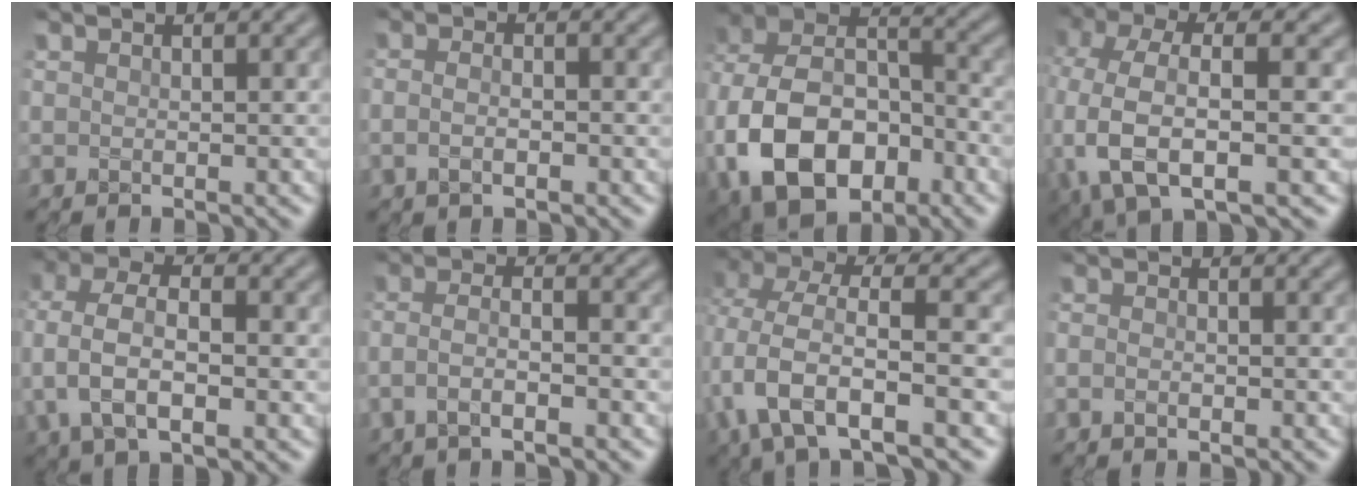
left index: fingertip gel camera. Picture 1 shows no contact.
{"total": 2.1, "force": [-0.6, 0.9, 1.8], "torque": [-0.030, -0.003, -0.015]}
{"total": 14.6, "force": [-4.9, 9.6, 9.9], "torque": [-0.217, -0.015, -0.091]}
{"total": 8.9, "force": [-1.5, 4.4, 7.6], "torque": [-0.168, -0.008, -0.031]}
{"total": 6.2, "force": [-0.7, 3.4, 5.1], "torque": [-0.108, 0.007, -0.019]}
{"total": 3.0, "force": [-1.3, 0.9, 2.6], "torque": [-0.050, 0.002, -0.034]}
{"total": 7.5, "force": [-1.9, 3.1, 6.5], "torque": [-0.136, 0.002, -0.043]}
{"total": 1.0, "force": [-0.5, 0.5, 0.7], "torque": [-0.013, 0.000, -0.011]}